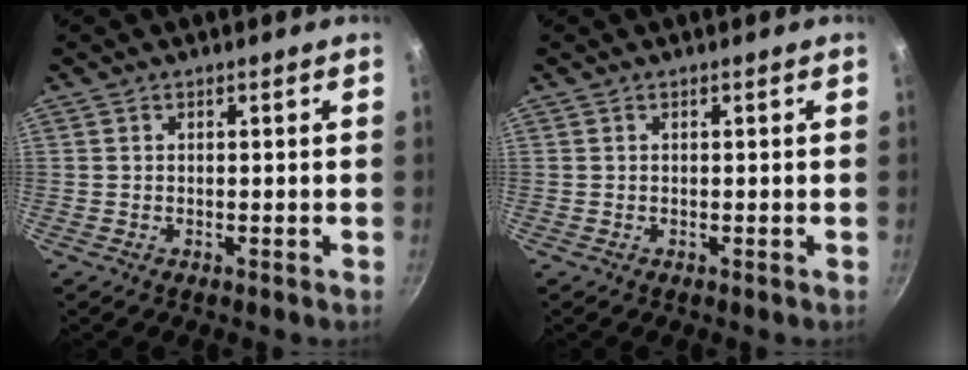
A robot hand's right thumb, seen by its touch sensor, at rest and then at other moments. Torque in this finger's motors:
{"motor_torque": [-0.08, 0.07, -0.05, 0.10, 0.00]}